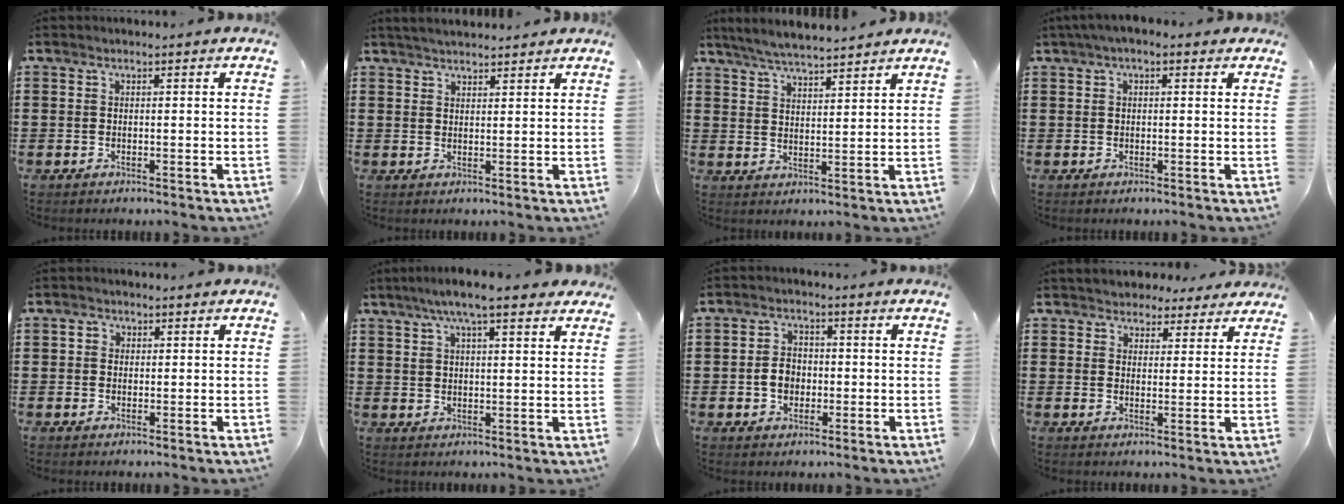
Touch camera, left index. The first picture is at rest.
{"total": 2.4, "force": [2.4, 0.0, 0.3], "torque": [-0.012, 0.000, 0.045]}
{"total": 5.0, "force": [4.8, 0.0, 1.4], "torque": [-0.042, -0.017, 0.086]}
{"total": 2.1, "force": [0.7, 1.0, 1.7], "torque": [-0.035, 0.008, 0.010]}
{"total": 1.4, "force": [0.4, 1.3, 0.5], "torque": [-0.013, 0.009, 0.005]}
{"total": 7.1, "force": [5.3, 1.1, 4.6], "torque": [-0.100, 0.000, 0.093]}
{"total": 3.8, "force": [-0.6, 3.0, 2.3], "torque": [-0.050, 0.007, -0.014]}
{"total": 3.9, "force": [3.5, 1.6, 0.1], "torque": [-0.010, -0.005, 0.064]}